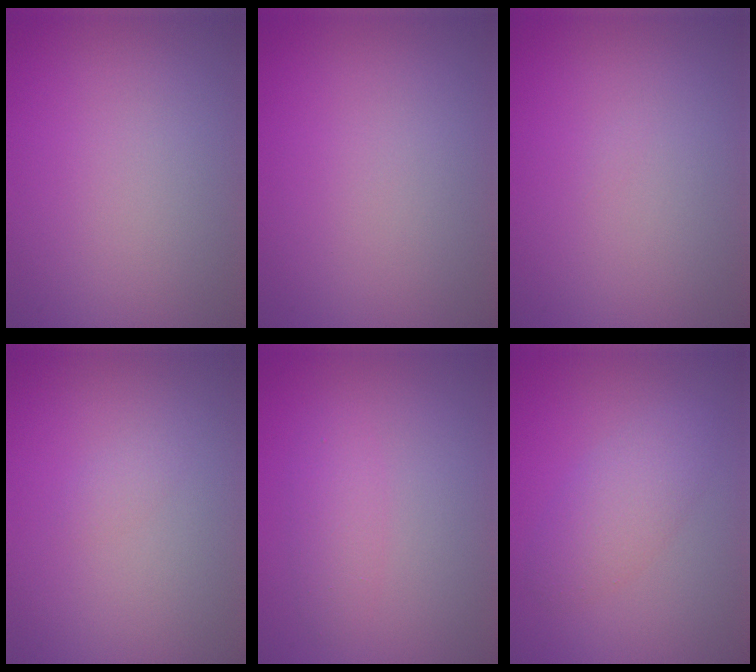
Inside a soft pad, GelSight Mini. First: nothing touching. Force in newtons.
{"total": 0.0}
{"total": 0.0}
{"total": 0.5, "press": 0.5, "slide": 0.1}
{"total": 1.6, "press": 1.6, "slide": 0.0}
{"total": 2.8, "press": 2.8, "slide": 0.2}